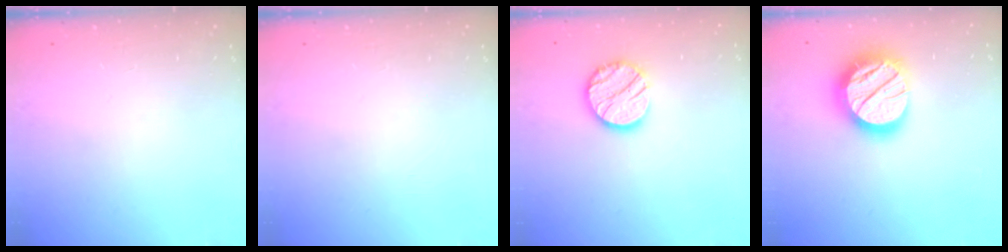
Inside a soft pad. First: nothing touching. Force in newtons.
{"total": 0.0}
{"total": 12.6, "press": 12.6, "slide": 0.5}
{"total": 22.2, "press": 22.1, "slide": 2.0}